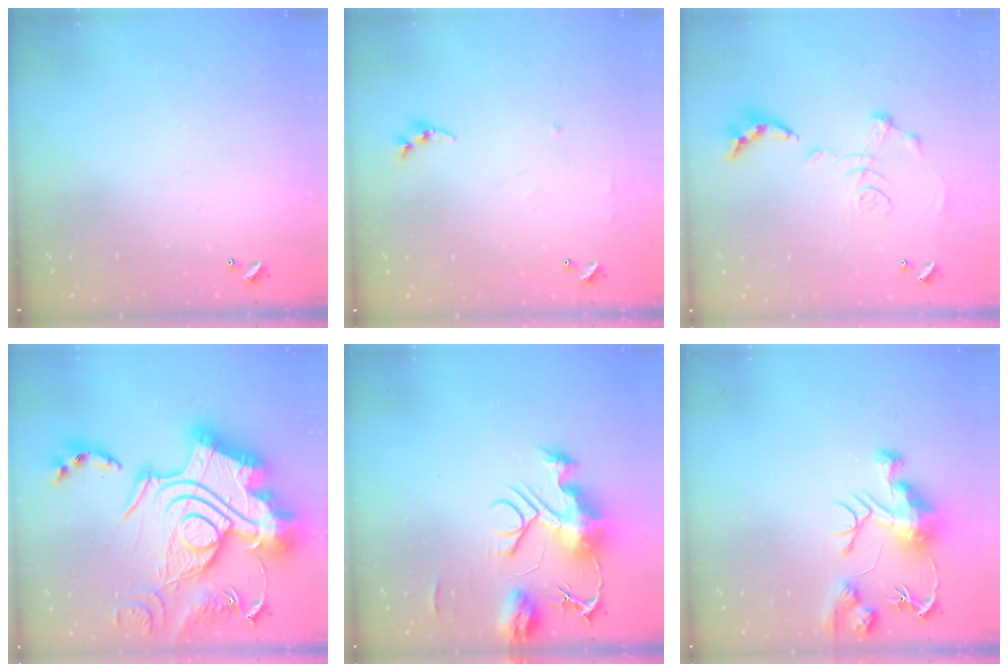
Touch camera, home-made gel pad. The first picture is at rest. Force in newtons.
{"total": 5.3, "press": 5.2, "slide": 0.6}
{"total": 1.2, "press": 0.4, "slide": 1.1}
{"total": 0.7, "press": 0.7, "slide": 0.1}
{"total": 12.6, "press": 12.6, "slide": 1.2}
{"total": 12.3, "press": 12.3, "slide": 1.1}